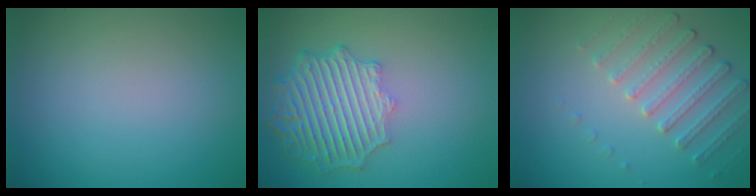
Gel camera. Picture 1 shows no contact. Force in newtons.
{"total": 6.5, "press": 4.9, "slide": 4.1}
{"total": 2.5, "press": 2.2, "slide": 1.3}